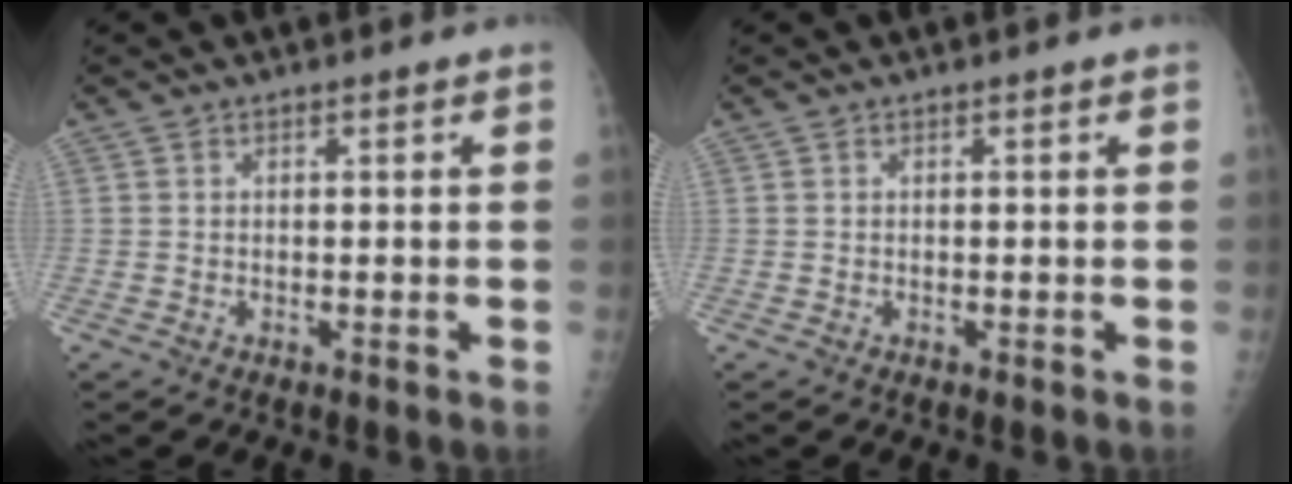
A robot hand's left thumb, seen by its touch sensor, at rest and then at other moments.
{"total": 0.0}